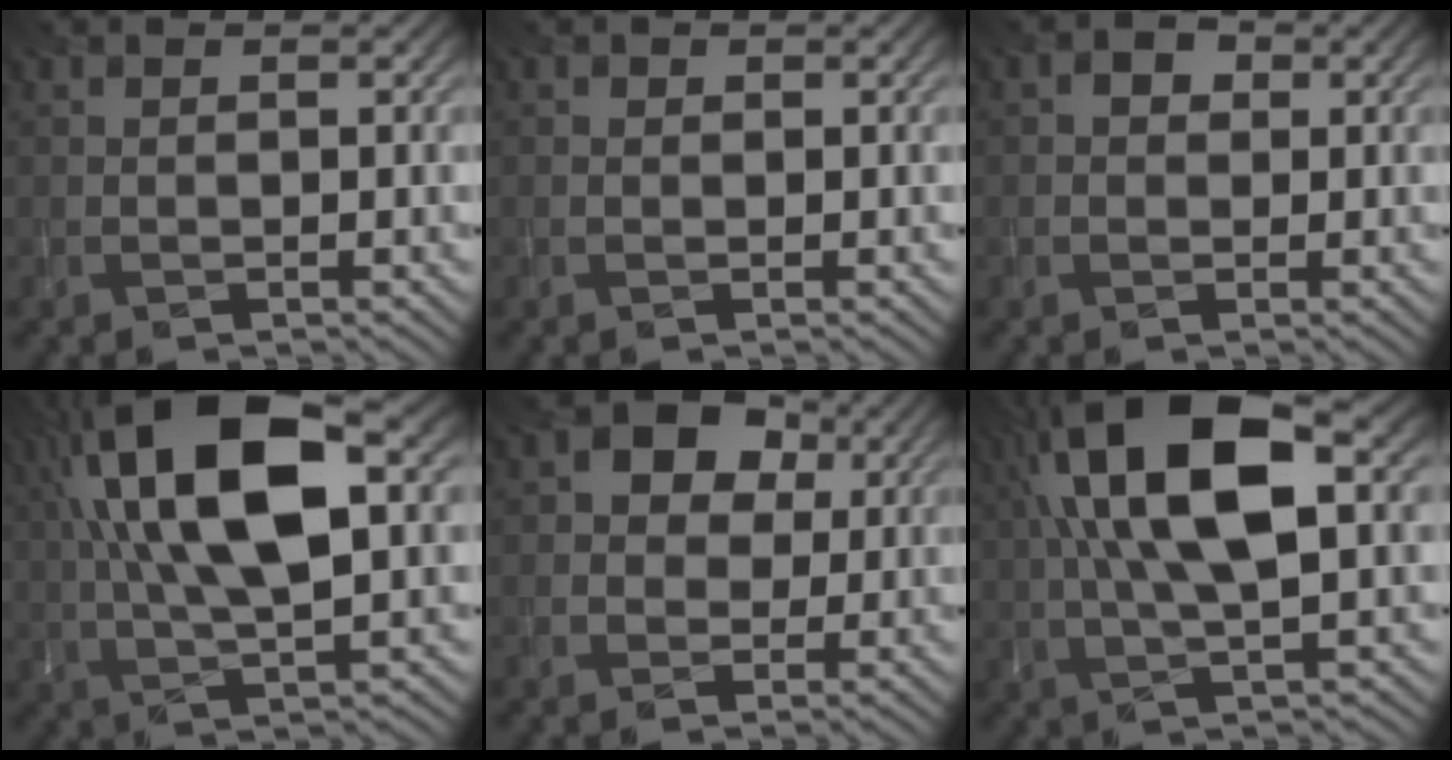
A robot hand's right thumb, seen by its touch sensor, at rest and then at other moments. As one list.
[{"total": 0.5, "force": [0.1, 0.5, 0.1], "torque": [-0.001, -0.003, 0.000]}, {"total": 1.9, "force": [0.3, 1.7, 0.9], "torque": [-0.014, 0.003, 0.000]}, {"total": 16.7, "force": [4.8, 6.3, 14.7], "torque": [-0.296, 0.032, 0.073]}, {"total": 7.5, "force": [2.4, 6.0, 3.9], "torque": [-0.078, 0.027, 0.015]}, {"total": 15.2, "force": [4.1, 5.5, 13.5], "torque": [-0.276, 0.026, 0.067]}]